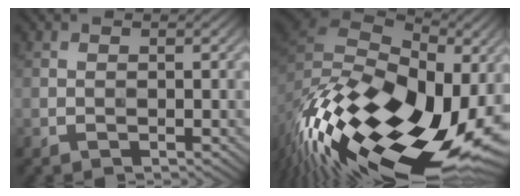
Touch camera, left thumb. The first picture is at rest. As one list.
[{"total": 19.3, "force": [-6.6, 9.8, 15.3], "torque": [-0.300, -0.012, -0.114]}]